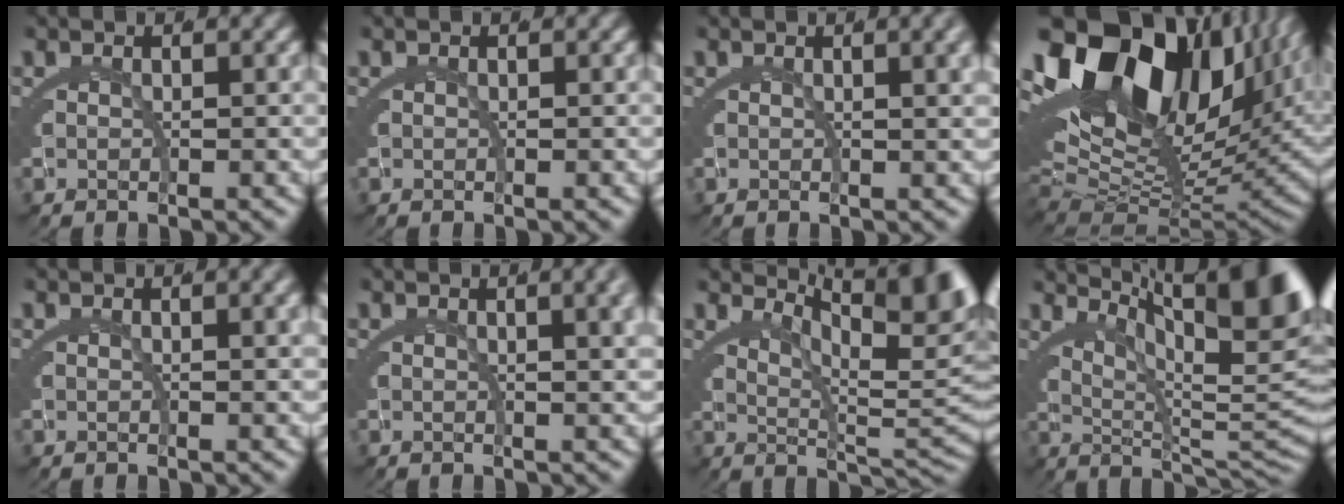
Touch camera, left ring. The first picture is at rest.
{"total": 0.0}
{"total": 1.4, "force": [0.9, 0.0, 1.1], "torque": [-0.008, 0.009, 0.011]}
{"total": 25.1, "force": [5.2, 16.2, 18.5], "torque": [-0.314, 0.013, 0.069]}
{"total": 0.7, "force": [0.5, -0.2, 0.5], "torque": [-0.006, 0.005, 0.006]}
{"total": 2.6, "force": [1.5, 0.3, 2.1], "torque": [-0.008, 0.015, 0.017]}
{"total": 8.5, "force": [3.3, 2.6, 7.4], "torque": [-0.074, -0.003, 0.047]}
{"total": 11.1, "force": [4.3, 2.9, 9.7], "torque": [-0.096, 0.011, 0.058]}